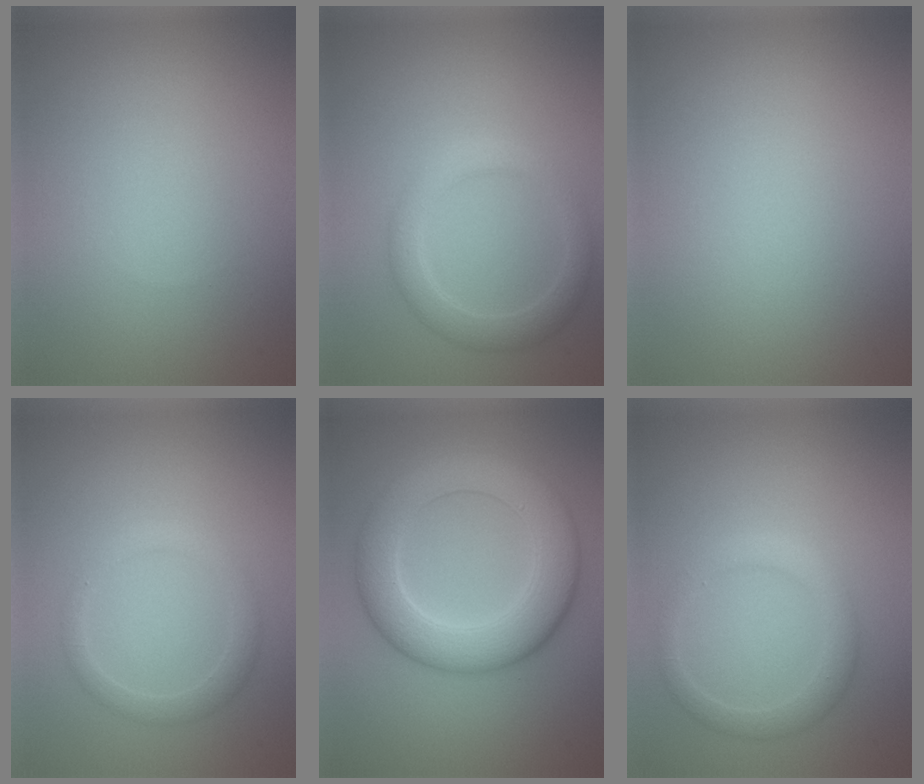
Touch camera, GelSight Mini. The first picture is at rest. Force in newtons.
{"total": 2.8, "press": 2.8, "slide": 0.1}
{"total": 0.0}
{"total": 1.8, "press": 1.8, "slide": 0.0}
{"total": 7.8, "press": 7.8, "slide": 0.3}
{"total": 2.2, "press": 2.2, "slide": 0.1}